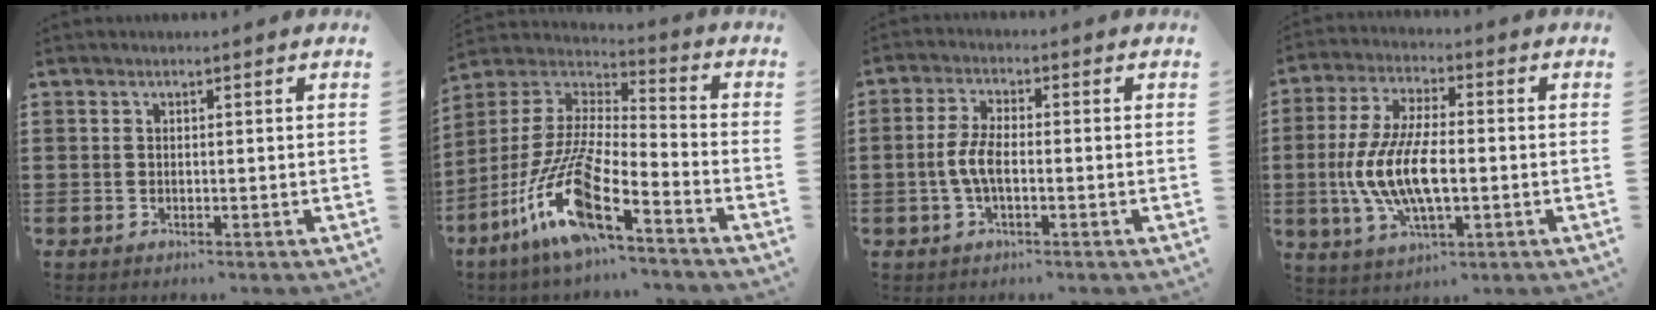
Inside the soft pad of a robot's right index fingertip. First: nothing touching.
{"total": 13.5, "force": [-8.8, 2.0, 10.0], "torque": [-0.229, -0.012, -0.174]}
{"total": 4.5, "force": [-0.9, 1.6, 4.1], "torque": [-0.101, -0.005, -0.026]}
{"total": 10.9, "force": [-1.8, 4.2, 9.9], "torque": [-0.224, -0.015, -0.038]}